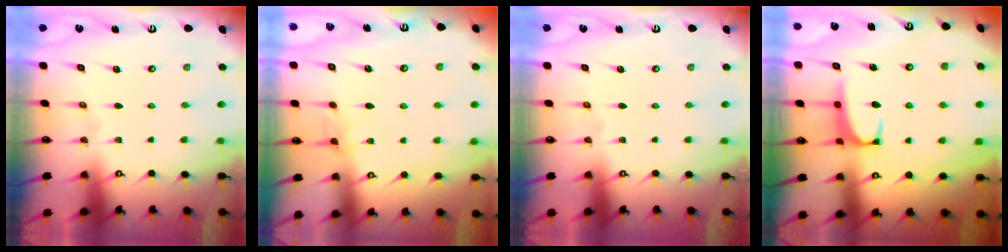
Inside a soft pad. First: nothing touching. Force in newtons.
{"total": 2.4, "press": 2.4, "slide": 0.5}
{"total": 0.0}
{"total": 1.3, "press": 1.1, "slide": 0.8}